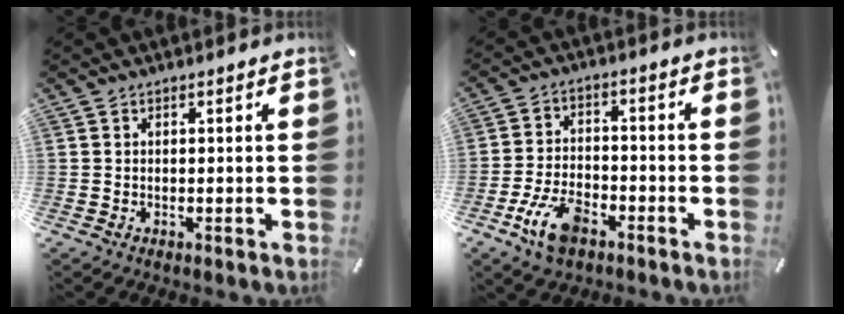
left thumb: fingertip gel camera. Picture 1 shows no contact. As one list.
[{"total": 9.7, "force": [-5.3, 5.2, 6.3], "torque": [-0.137, 0.016, -0.098]}]